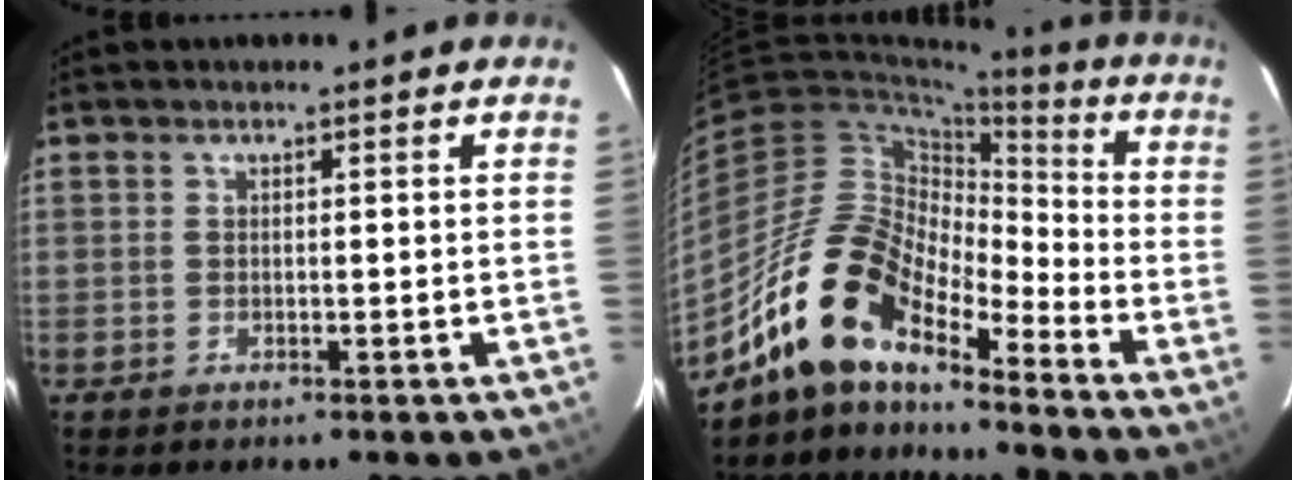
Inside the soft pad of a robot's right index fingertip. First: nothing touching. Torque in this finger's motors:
{"motor_torque": [0.85, -0.82, 1.05, 0.21]}